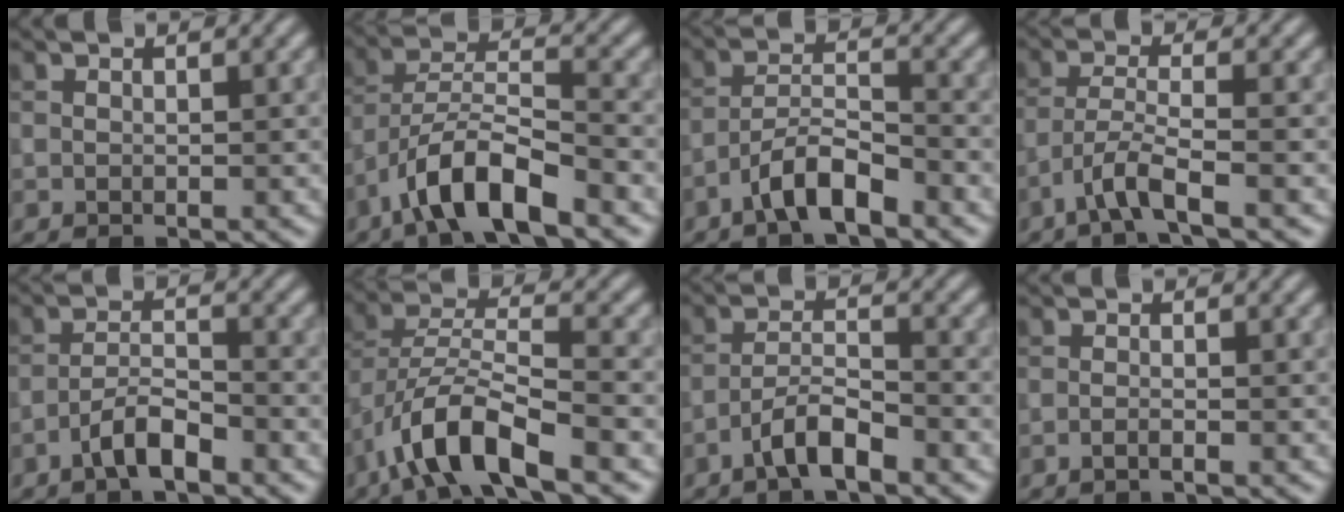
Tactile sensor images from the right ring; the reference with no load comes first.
{"total": 7.0, "force": [-4.5, 1.9, 5.0], "torque": [-0.087, 0.010, -0.083]}
{"total": 4.4, "force": [-3.1, 1.1, 3.0], "torque": [-0.053, 0.012, -0.065]}
{"total": 3.7, "force": [-2.4, 0.4, 2.8], "torque": [-0.056, 0.007, -0.057]}
{"total": 3.3, "force": [-2.2, 0.8, 2.3], "torque": [-0.045, 0.010, -0.047]}
{"total": 7.6, "force": [-4.4, 2.4, 5.7], "torque": [-0.103, 0.004, -0.087]}
{"total": 3.6, "force": [-2.5, 0.8, 2.5], "torque": [-0.048, 0.011, -0.053]}
{"total": 1.0, "force": [-0.5, 0.3, 0.8], "torque": [-0.011, 0.000, -0.013]}